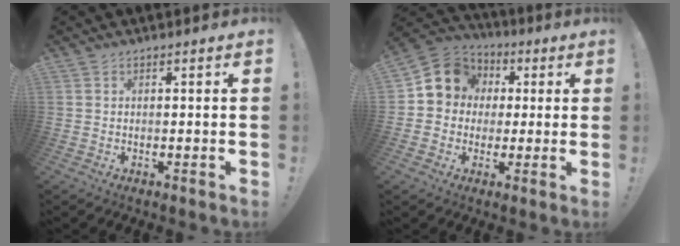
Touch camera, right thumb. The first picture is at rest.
{"total": 10.7, "force": [2.1, 9.7, 3.8], "torque": [-0.050, 0.000, 0.046]}